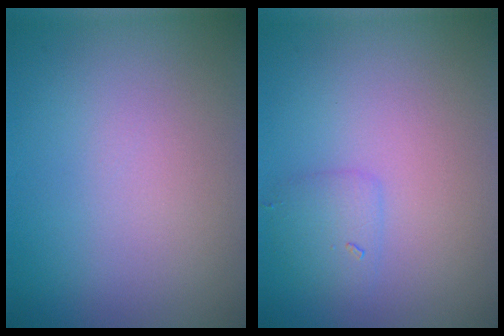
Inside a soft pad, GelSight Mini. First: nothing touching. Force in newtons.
{"total": 1.5, "press": 1.5, "slide": 0.1}